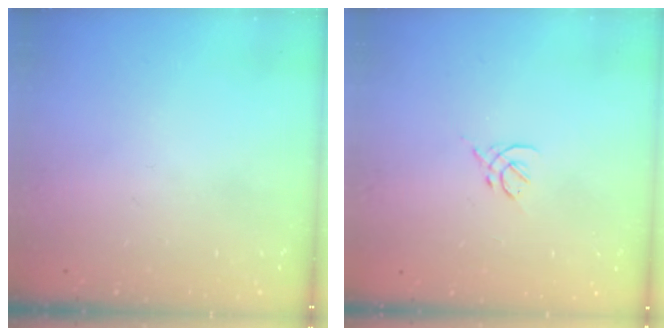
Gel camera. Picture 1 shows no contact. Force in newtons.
{"total": 2.7, "press": 2.6, "slide": 0.8}